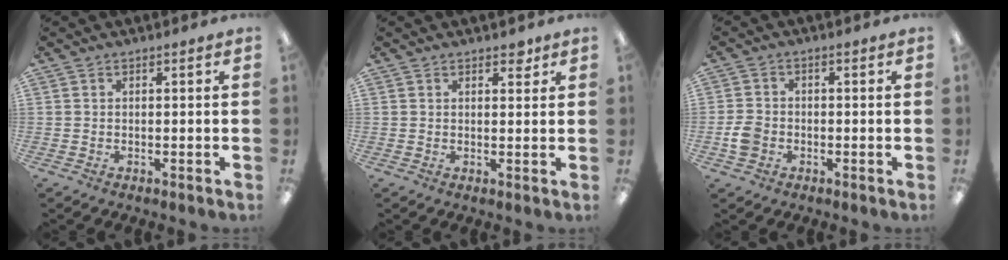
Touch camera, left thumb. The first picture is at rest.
{"total": 2.5, "force": [1.9, 1.2, 1.1], "torque": [0.000, -0.007, 0.029]}
{"total": 4.3, "force": [-1.3, 3.4, 2.3], "torque": [-0.044, 0.007, -0.025]}